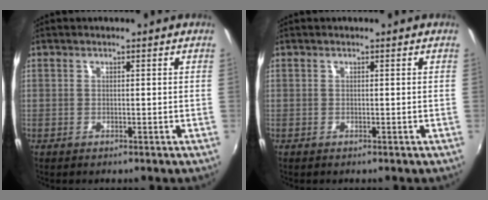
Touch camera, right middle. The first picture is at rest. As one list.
[{"total": 0.0}]